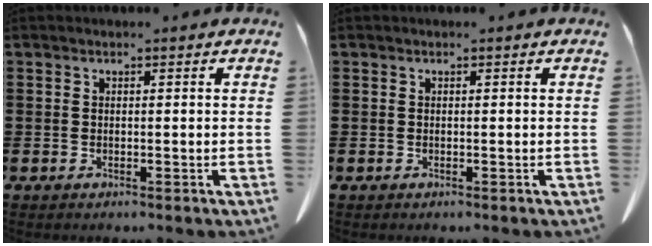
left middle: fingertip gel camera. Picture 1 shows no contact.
{"total": 0.0}